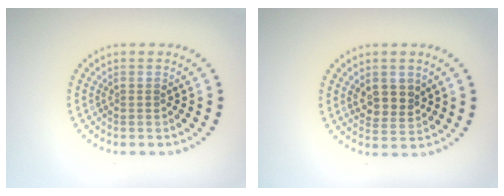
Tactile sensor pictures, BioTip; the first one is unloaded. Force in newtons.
{"total": 2.7, "press": 2.5, "slide": 1.1}